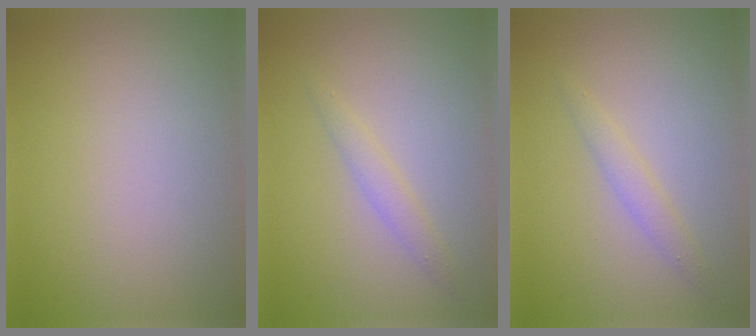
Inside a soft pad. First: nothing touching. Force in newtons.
{"total": 1.4, "press": 1.4, "slide": 0.1}
{"total": 1.4, "press": 1.4, "slide": 0.1}